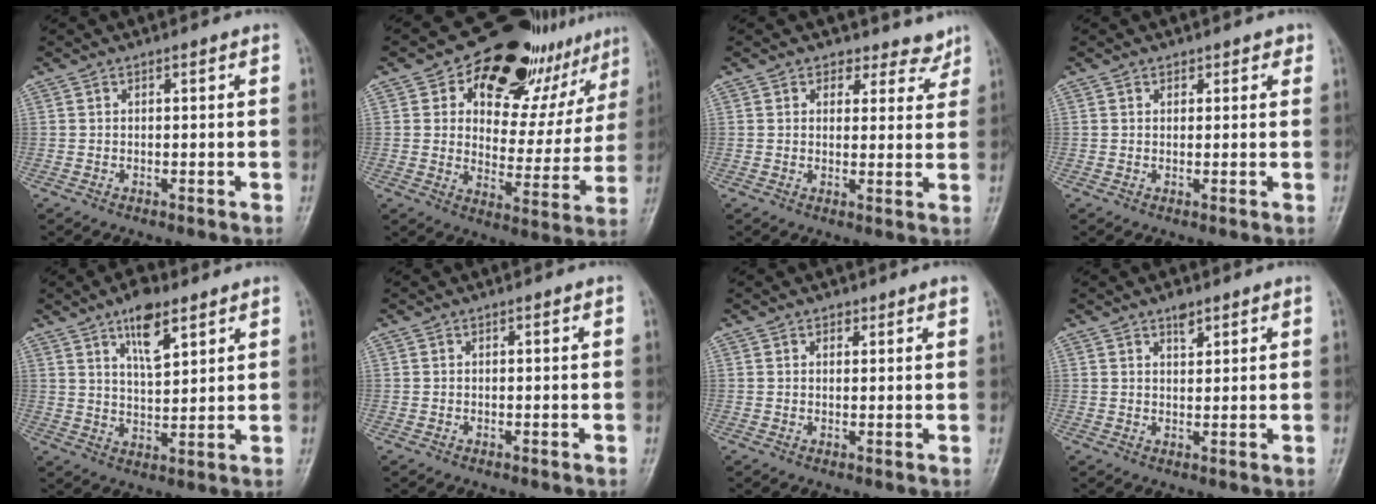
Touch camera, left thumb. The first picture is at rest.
{"total": 22.9, "force": [14.7, 12.6, 12.3], "torque": [-0.112, -0.052, 0.197]}
{"total": 5.6, "force": [4.5, 3.3, -0.1], "torque": [0.036, -0.032, 0.047]}
{"total": 1.6, "force": [1.0, 1.2, 0.2], "torque": [0.018, -0.004, 0.009]}
{"total": 8.3, "force": [4.9, 3.2, 5.9], "torque": [-0.085, -0.029, 0.083]}
{"total": 0.0}
{"total": 1.5, "force": [1.1, 0.8, 0.5], "torque": [0.006, -0.007, 0.013]}
{"total": 2.6, "force": [1.8, 1.3, 1.4], "torque": [-0.014, -0.011, 0.030]}